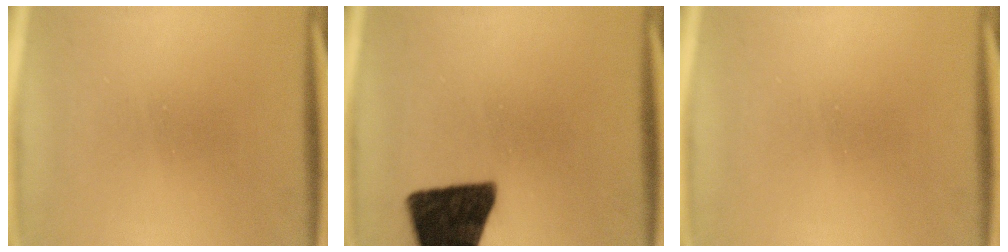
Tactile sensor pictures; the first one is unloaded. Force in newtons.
{"total": 16.8}
{"total": 0.0}